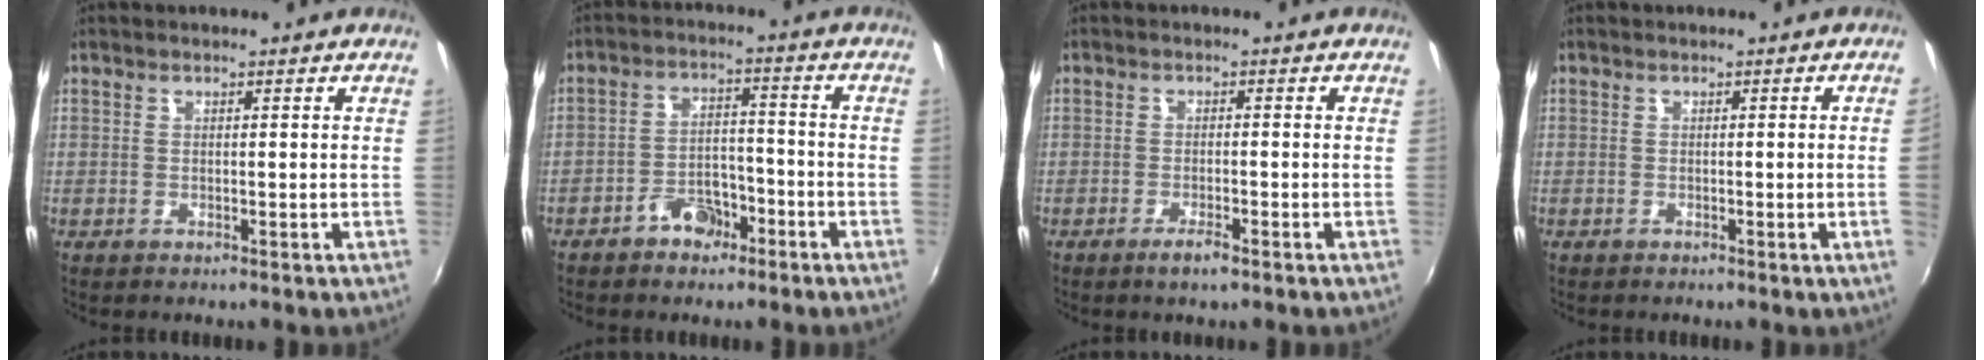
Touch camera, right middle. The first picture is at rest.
{"total": 6.0, "force": [-4.2, 3.4, 2.6], "torque": [-0.051, 0.018, -0.061]}
{"total": 2.3, "force": [-1.6, 0.5, 1.6], "torque": [-0.036, -0.003, -0.032]}
{"total": 1.9, "force": [0.1, -1.2, 1.5], "torque": [-0.013, -0.013, 0.003]}